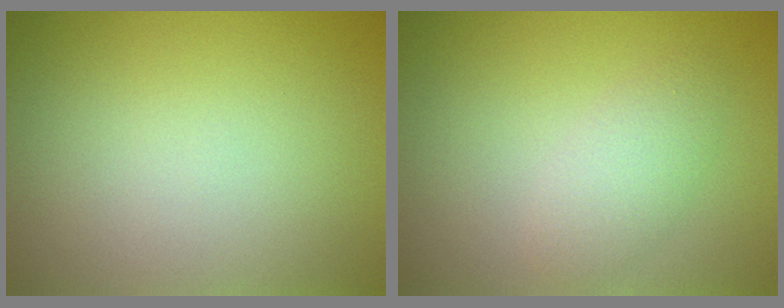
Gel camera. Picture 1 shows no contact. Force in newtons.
{"total": 2.1, "press": 2.1, "slide": 0.2}